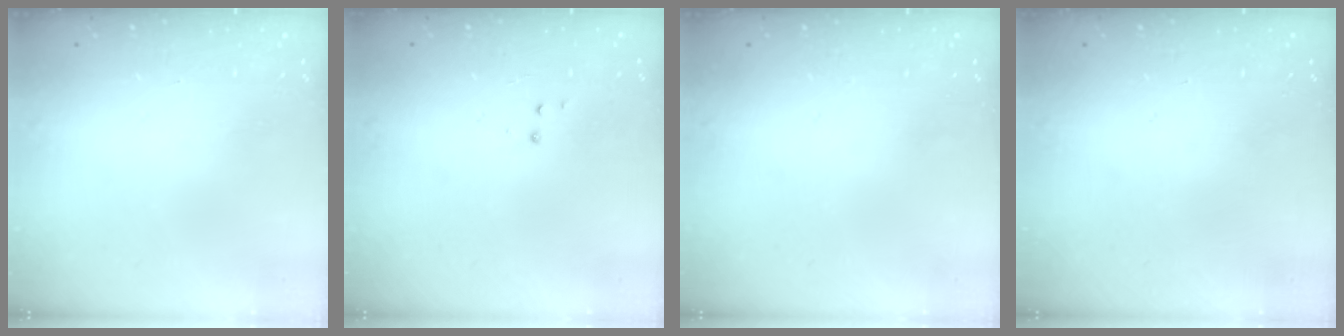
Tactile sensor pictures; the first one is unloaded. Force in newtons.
{"total": 2.9, "press": 2.8, "slide": 0.4}
{"total": 0.0}
{"total": 0.0}